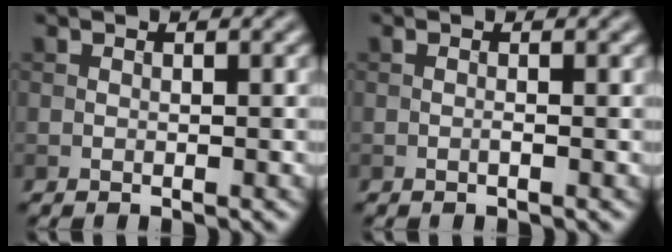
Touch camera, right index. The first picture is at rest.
{"total": 0.5, "force": [-0.2, 0.0, 0.5], "torque": [-0.011, 0.000, -0.005]}